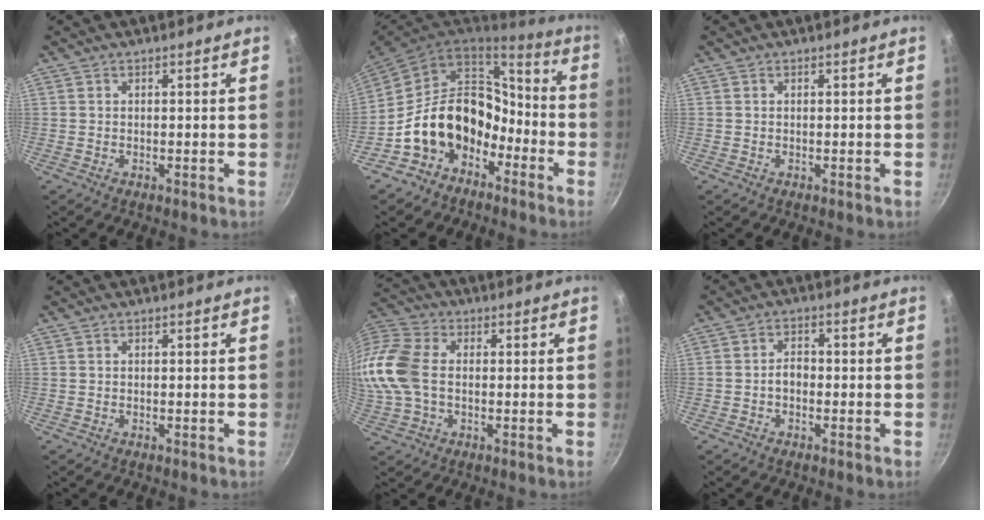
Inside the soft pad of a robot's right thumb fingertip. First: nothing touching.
{"total": 18.2, "force": [-6.7, 13.6, 9.9], "torque": [-0.140, 0.083, -0.111]}
{"total": 0.0}
{"total": 0.0}
{"total": 15.0, "force": [0.0, 10.5, 10.7], "torque": [-0.236, 0.027, -0.012]}
{"total": 2.7, "force": [-0.9, 1.9, 1.8], "torque": [-0.016, 0.019, -0.018]}